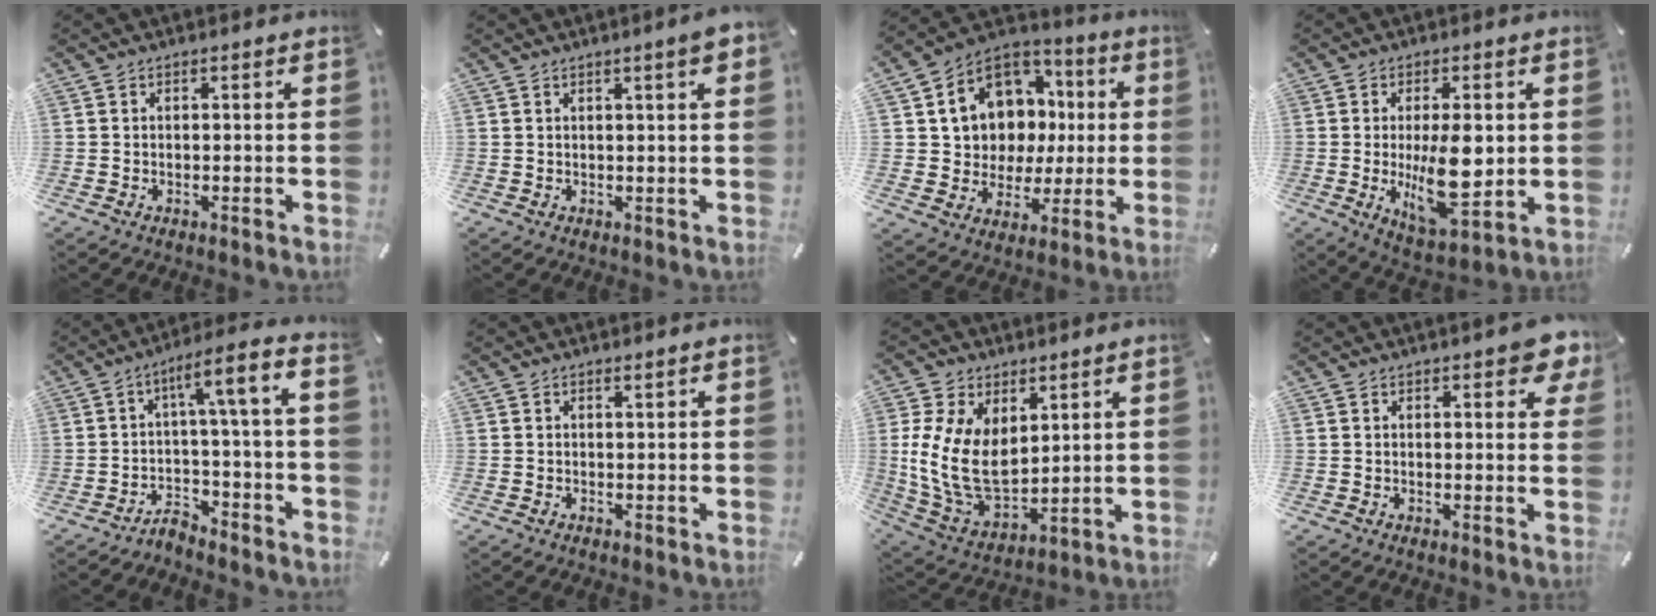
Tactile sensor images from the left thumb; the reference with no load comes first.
{"total": 4.0, "force": [1.6, 0.6, 3.6], "torque": [-0.061, -0.001, 0.026]}
{"total": 11.9, "force": [2.8, 10.9, 3.7], "torque": [-0.070, -0.028, 0.068]}
{"total": 13.4, "force": [0.2, 5.7, 12.1], "torque": [-0.205, -0.031, 0.001]}
{"total": 7.0, "force": [-2.9, 0.6, 6.3], "torque": [-0.115, 0.009, -0.060]}
{"total": 0.6, "force": [0.4, 0.0, 0.4], "torque": [-0.008, -0.001, 0.007]}
{"total": 14.4, "force": [2.5, 10.0, 10.1], "torque": [-0.232, -0.022, 0.051]}
{"total": 5.5, "force": [3.5, 2.1, 3.6], "torque": [-0.040, -0.020, 0.057]}